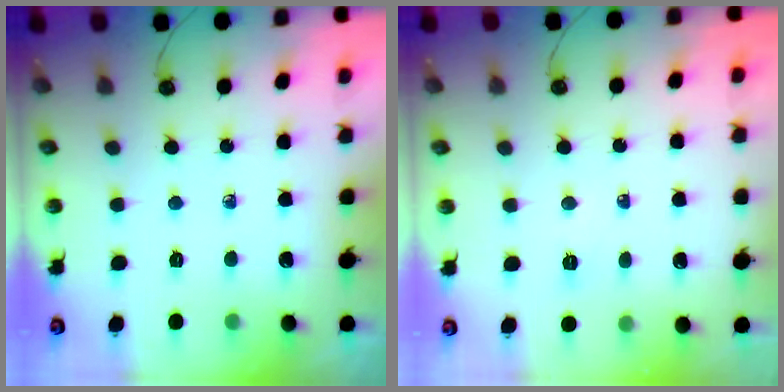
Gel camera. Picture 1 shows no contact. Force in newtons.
{"total": 3.9, "press": 3.7, "slide": 1.5}